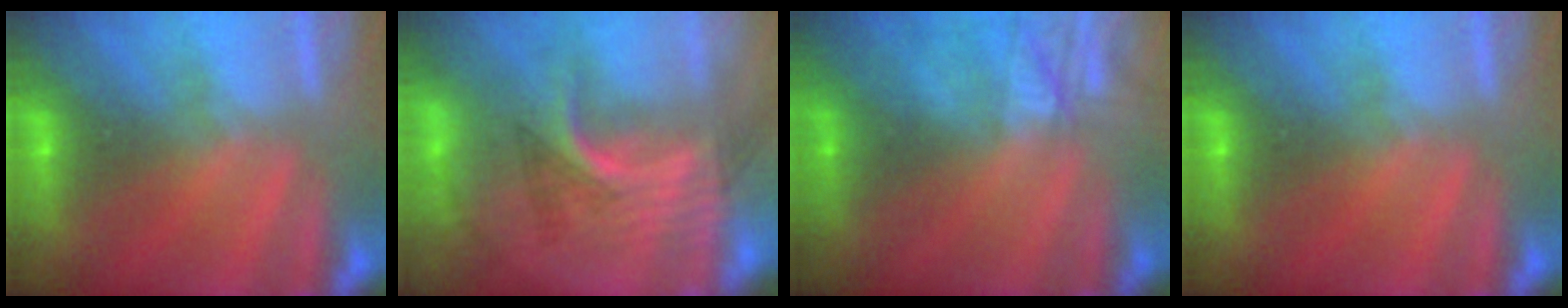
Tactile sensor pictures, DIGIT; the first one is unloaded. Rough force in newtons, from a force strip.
{"total": 2.8}
{"total": 2.3}
{"total": 0.0}